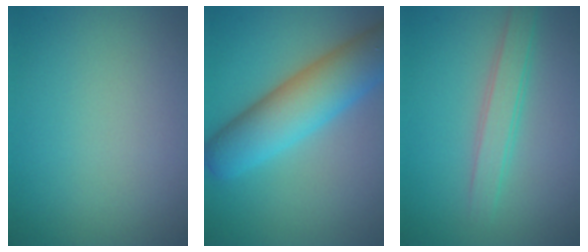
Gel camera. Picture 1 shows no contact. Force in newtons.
{"total": 8.1, "press": 8.1, "slide": 0.2}
{"total": 2.6, "press": 2.6, "slide": 0.0}